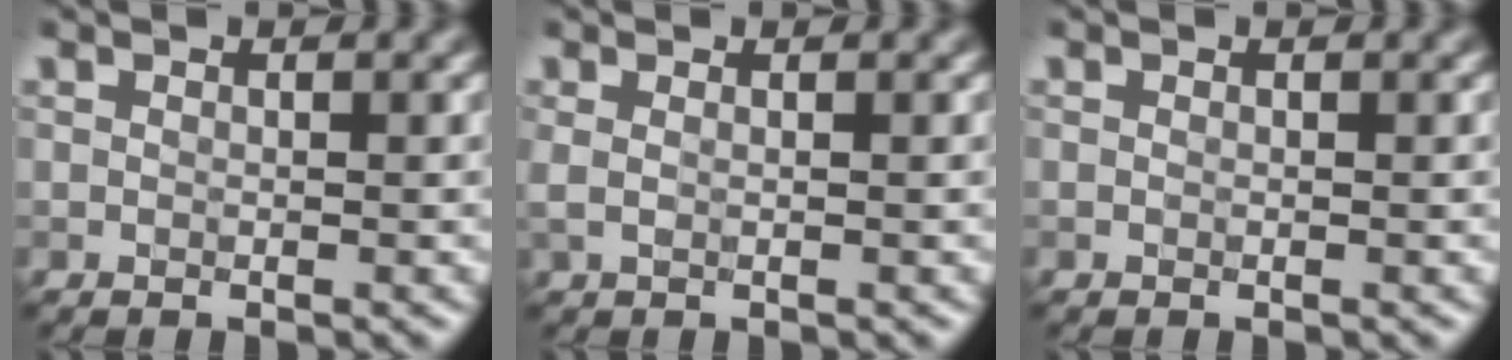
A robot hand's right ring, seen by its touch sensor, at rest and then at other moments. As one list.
[{"total": 0.9, "force": [0.3, 0.3, 0.8], "torque": [-0.015, 0.000, 0.002]}, {"total": 0.0}]